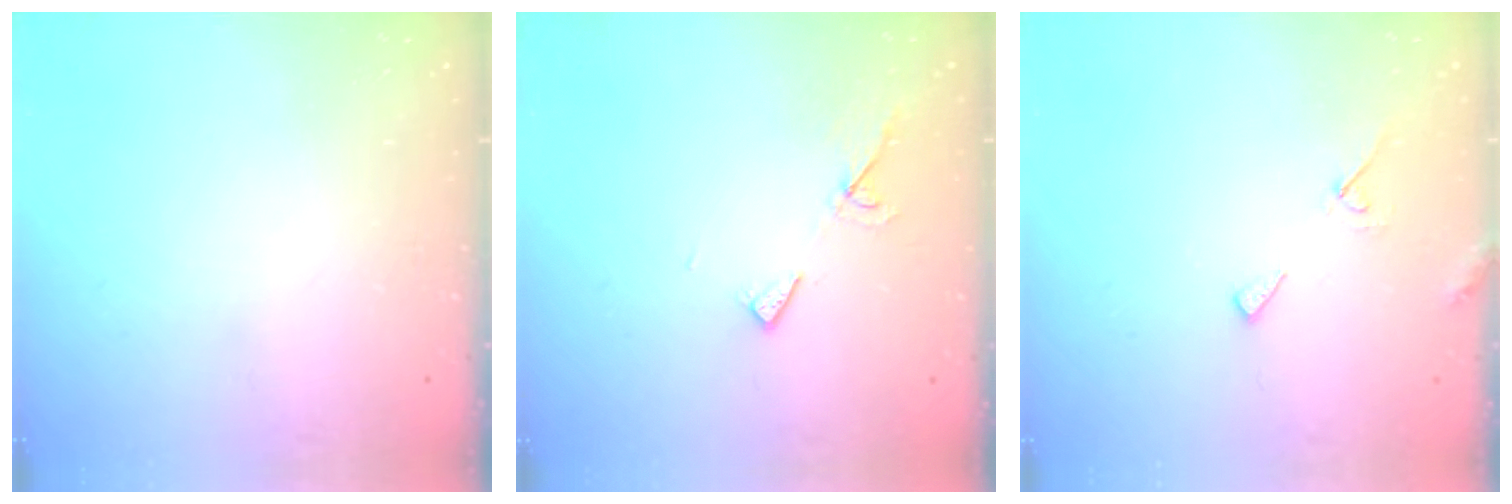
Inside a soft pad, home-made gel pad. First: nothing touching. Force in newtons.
{"total": 5.8, "press": 5.8, "slide": 0.6}
{"total": 4.8, "press": 4.8, "slide": 0.5}